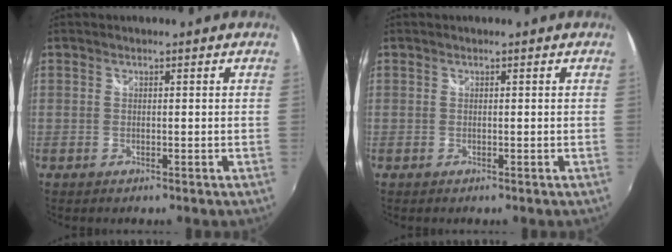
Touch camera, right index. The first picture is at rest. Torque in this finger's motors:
{"motor_torque": [0.00, 0.00, 0.03, 0.00]}